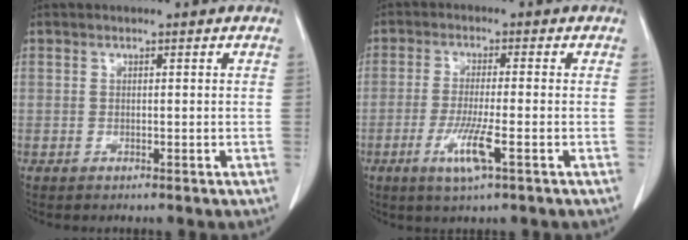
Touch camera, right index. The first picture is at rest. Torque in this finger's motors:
{"motor_torque": [0.75, -0.36, 0.21, 0.13]}